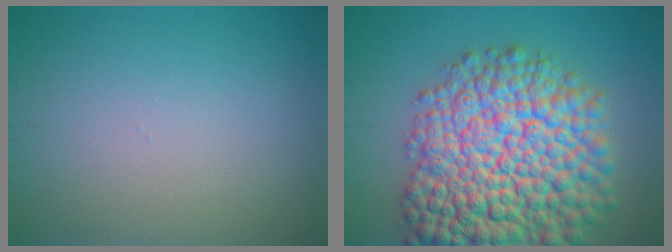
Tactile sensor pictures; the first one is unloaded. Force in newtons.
{"total": 15.3, "press": 15.3, "slide": 0.7}